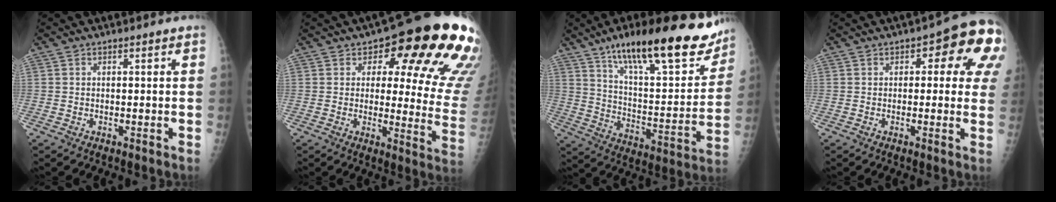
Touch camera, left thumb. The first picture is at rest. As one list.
[{"total": 22.3, "force": [10.9, 9.2, 17.1], "torque": [-0.161, -0.050, 0.125]}, {"total": 27.3, "force": [18.7, 7.9, 18.3], "torque": [-0.234, -0.065, 0.289]}, {"total": 12.5, "force": [3.6, 5.9, 10.4], "torque": [-0.072, 0.011, 0.031]}]